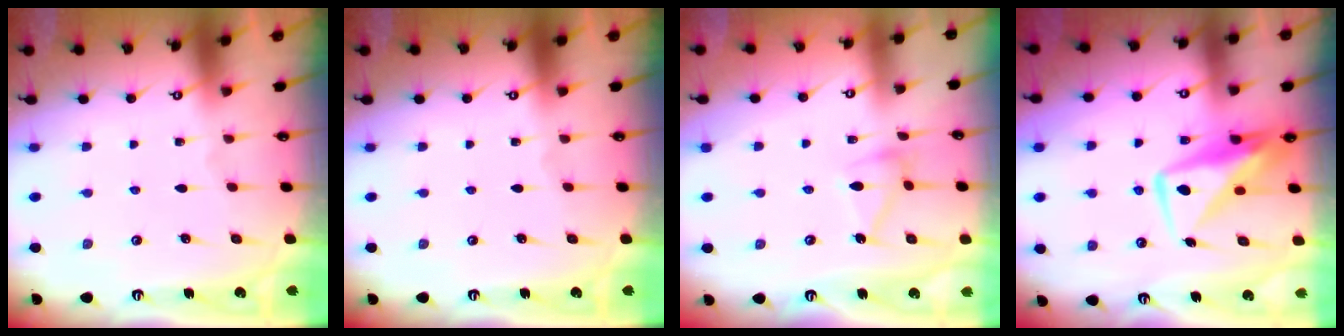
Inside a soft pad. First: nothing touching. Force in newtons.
{"total": 0.0}
{"total": 10.6, "press": 10.6, "slide": 0.4}
{"total": 10.2, "press": 10.1, "slide": 1.3}